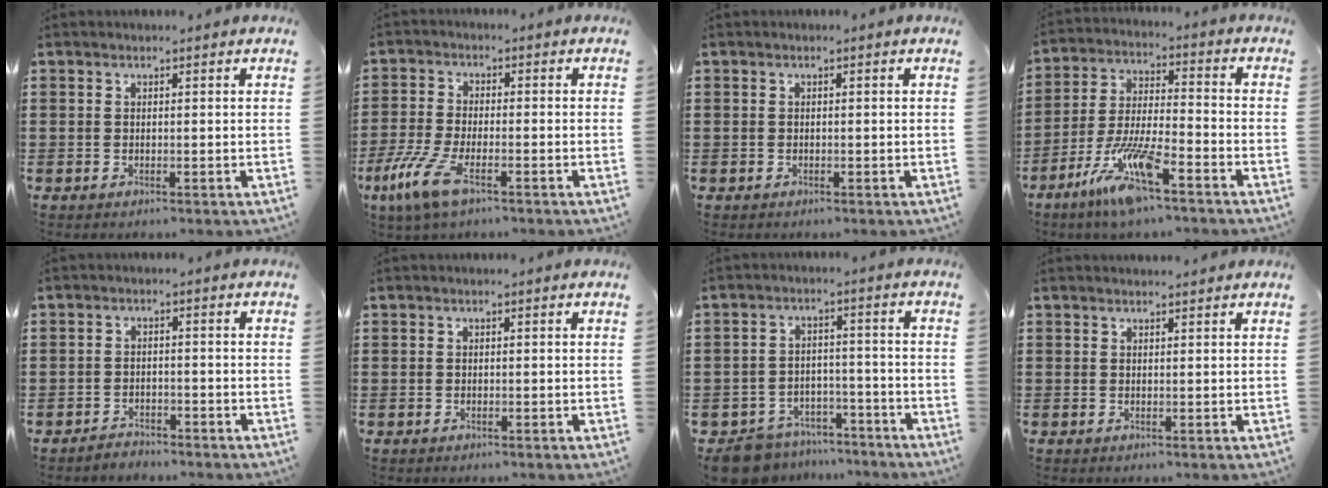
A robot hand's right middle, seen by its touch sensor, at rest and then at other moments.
{"total": 7.3, "force": [-4.0, 2.3, 5.6], "torque": [-0.140, -0.015, -0.081]}
{"total": 0.0}
{"total": 10.5, "force": [-7.0, 1.6, 7.6], "torque": [-0.165, -0.006, -0.137]}
{"total": 2.4, "force": [-2.4, 0.4, -0.2], "torque": [-0.004, 0.002, -0.053]}
{"total": 0.0}
{"total": 7.7, "force": [-7.4, 1.7, 1.1], "torque": [-0.034, 0.017, -0.149]}
{"total": 0.9, "force": [0.9, 0.0, 0.1], "torque": [-0.005, -0.002, 0.018]}